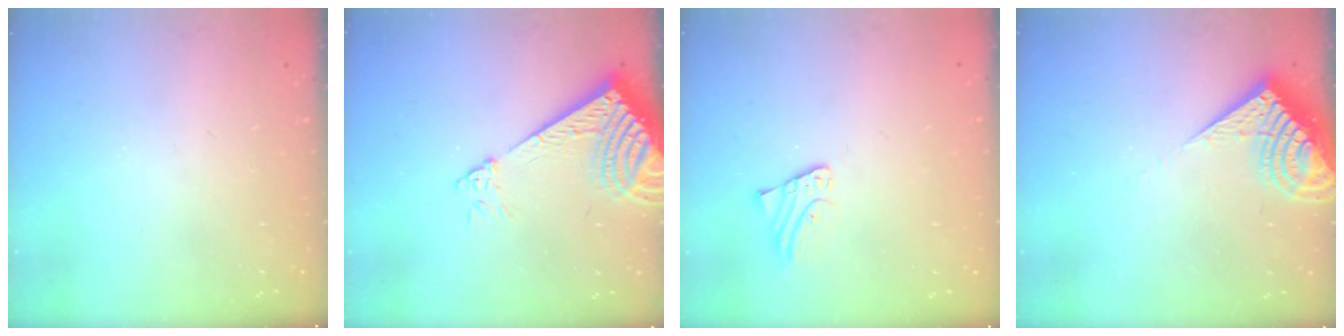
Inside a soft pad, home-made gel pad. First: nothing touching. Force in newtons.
{"total": 10.2, "press": 10.0, "slide": 1.8}
{"total": 1.3, "press": 1.3, "slide": 0.1}
{"total": 11.3, "press": 11.2, "slide": 1.2}